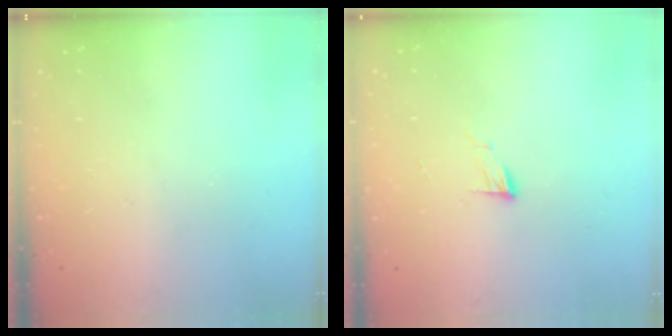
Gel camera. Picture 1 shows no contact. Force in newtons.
{"total": 6.3, "press": 6.2, "slide": 0.5}